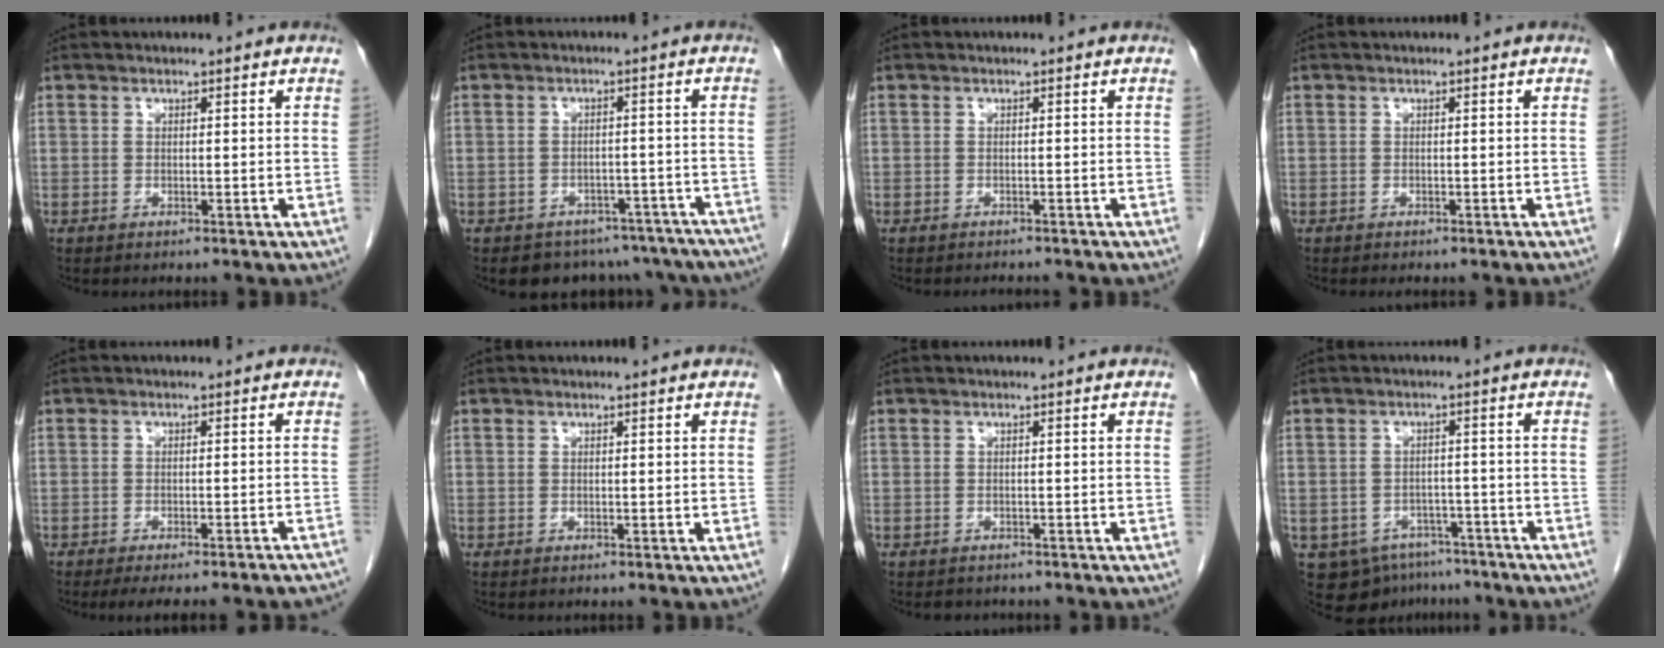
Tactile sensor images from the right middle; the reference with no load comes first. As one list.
[{"total": 13.7, "force": [-11.5, 7.0, 2.6], "torque": [-0.025, 0.026, -0.117]}, {"total": 1.7, "force": [-1.7, 0.1, 0.3], "torque": [-0.007, -0.006, -0.019]}, {"total": 1.9, "force": [-1.7, 0.4, 0.8], "torque": [-0.016, -0.006, -0.019]}, {"total": 14.5, "force": [-13.3, 1.4, 5.6], "torque": [-0.055, -0.004, -0.149]}, {"total": 0.0}, {"total": 2.1, "force": [-1.9, 0.9, 0.3], "torque": [-0.011, -0.003, -0.024]}, {"total": 8.9, "force": [-6.3, 5.8, 2.5], "torque": [-0.037, 0.006, -0.083]}]